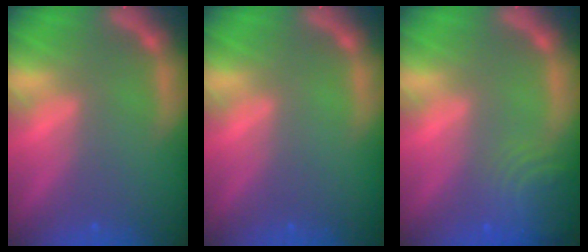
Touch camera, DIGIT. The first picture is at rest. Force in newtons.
{"total": 0.0}
{"total": 6.1}